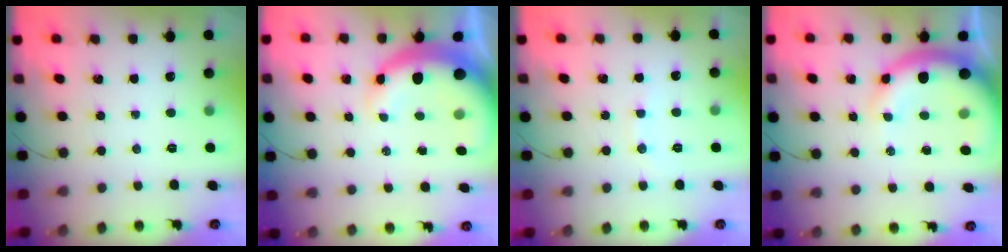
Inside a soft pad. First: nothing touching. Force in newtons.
{"total": 9.8, "press": 9.5, "slide": 2.5}
{"total": 5.6, "press": 5.5, "slide": 1.1}
{"total": 14.5, "press": 14.2, "slide": 2.9}